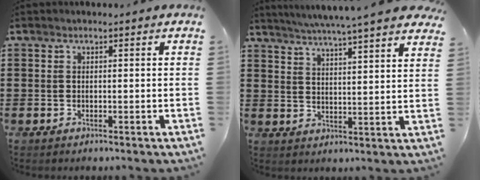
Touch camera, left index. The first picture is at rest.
{"total": 5.1, "force": [4.7, -0.8, 1.8], "torque": [-0.053, -0.029, 0.078]}